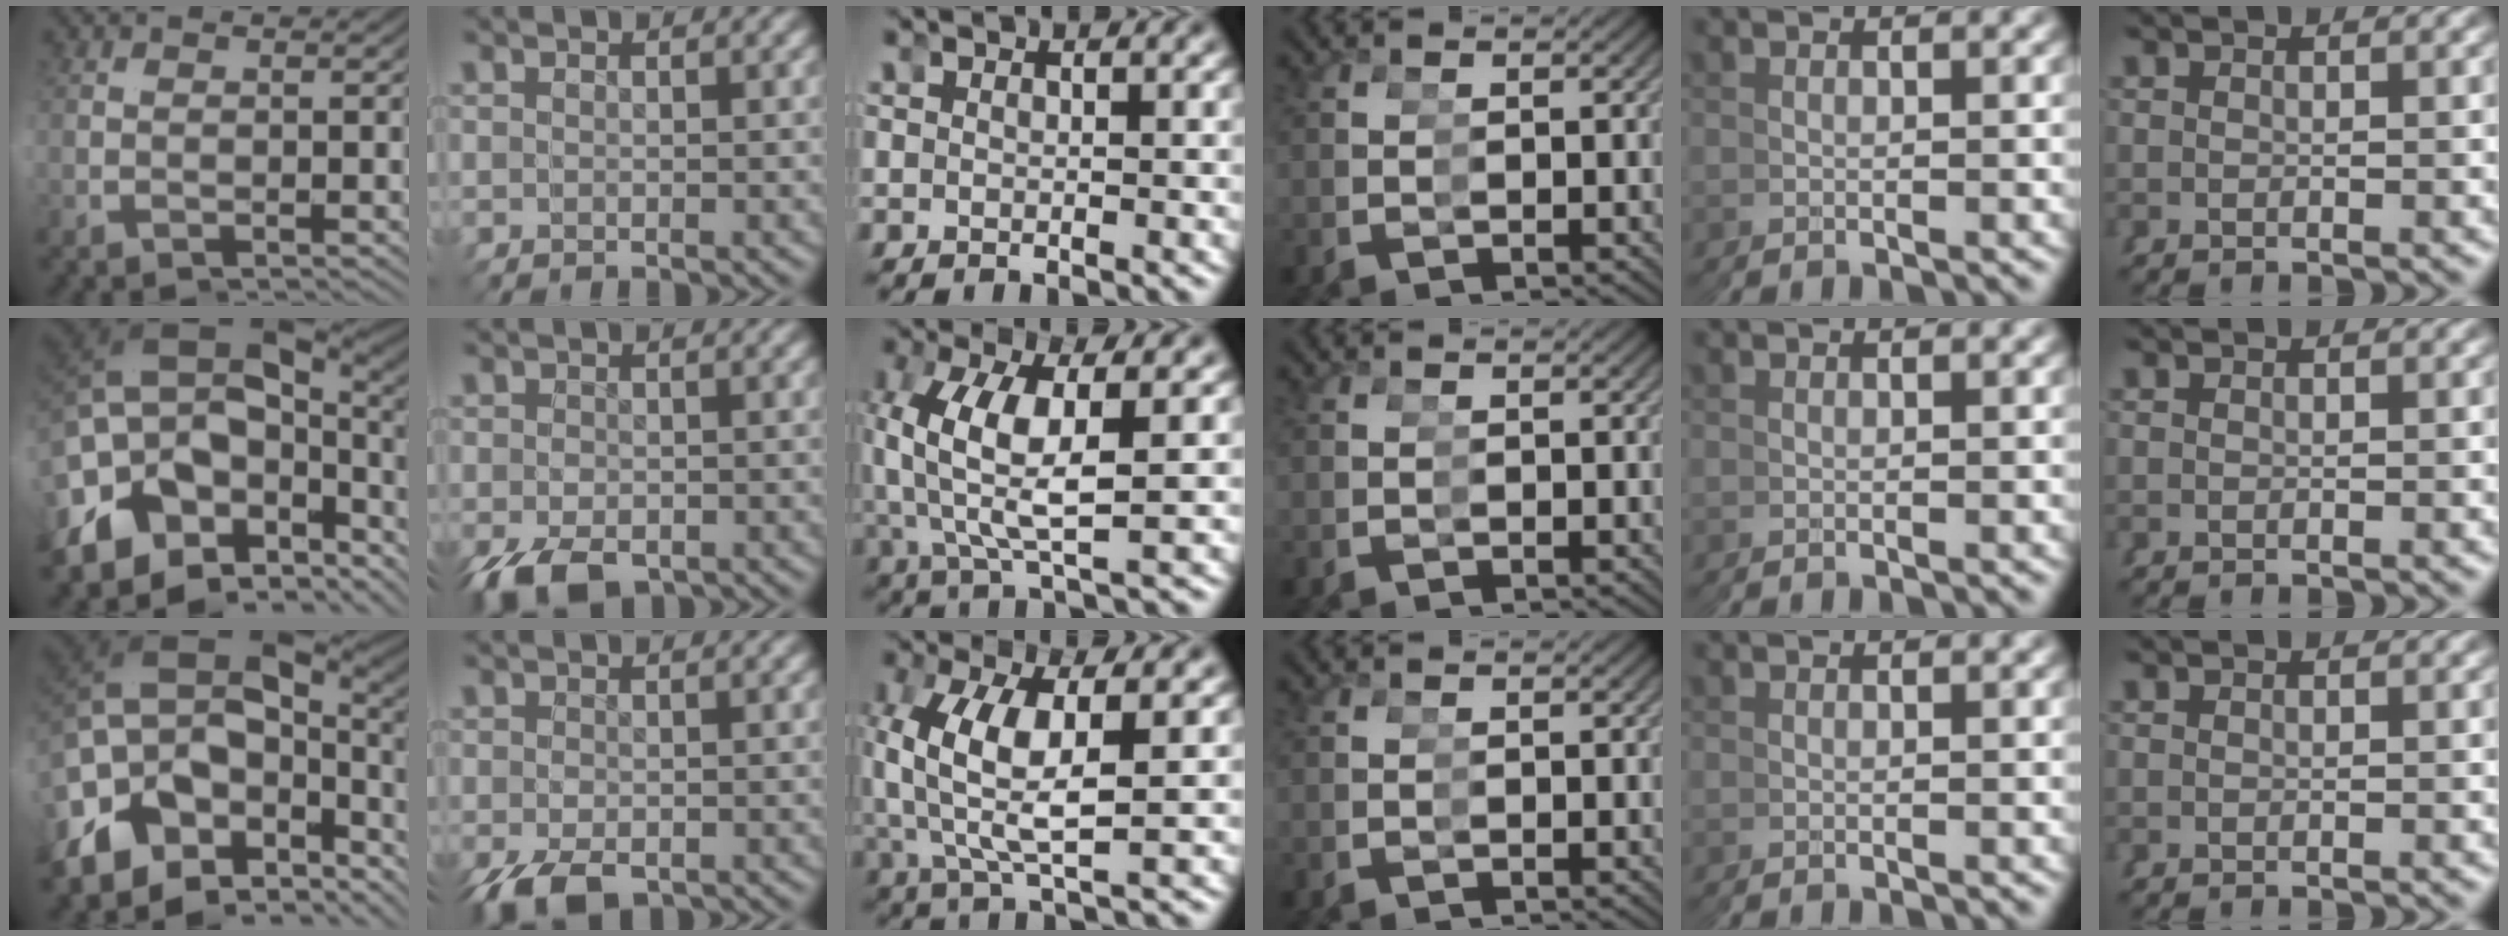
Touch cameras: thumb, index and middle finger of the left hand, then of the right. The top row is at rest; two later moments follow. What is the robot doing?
{"motion": "grasp_and_lifting", "object": "pipette"}